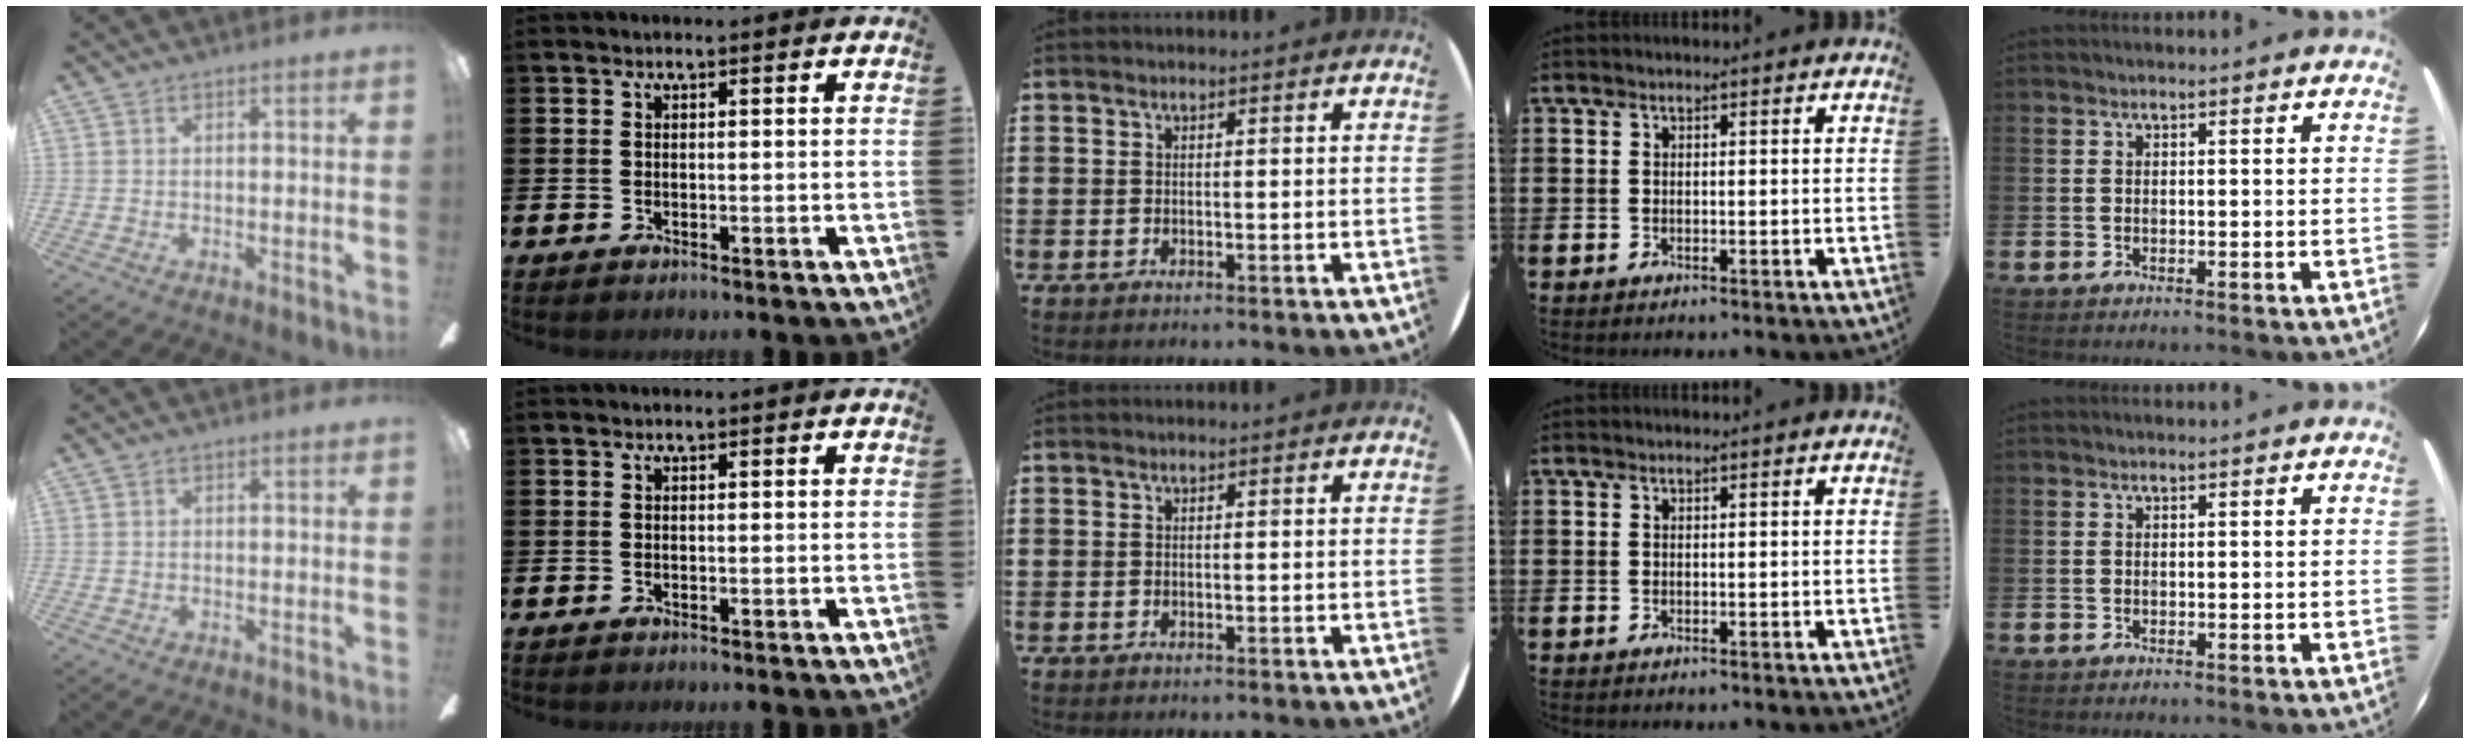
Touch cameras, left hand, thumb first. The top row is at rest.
{"thumb": {"total": 0.5, "force": [0.1, 0.5, 0.2], "torque": [-0.003, 0.004, 0.000]}}